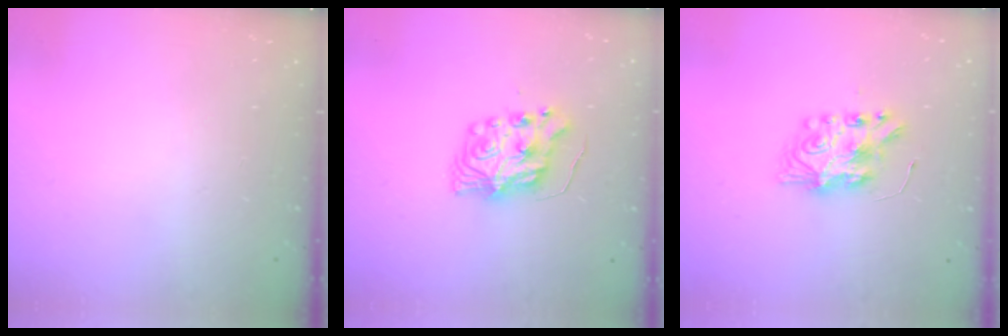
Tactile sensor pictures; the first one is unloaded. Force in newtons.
{"total": 8.9, "press": 8.9, "slide": 0.9}
{"total": 8.4, "press": 8.4, "slide": 0.7}